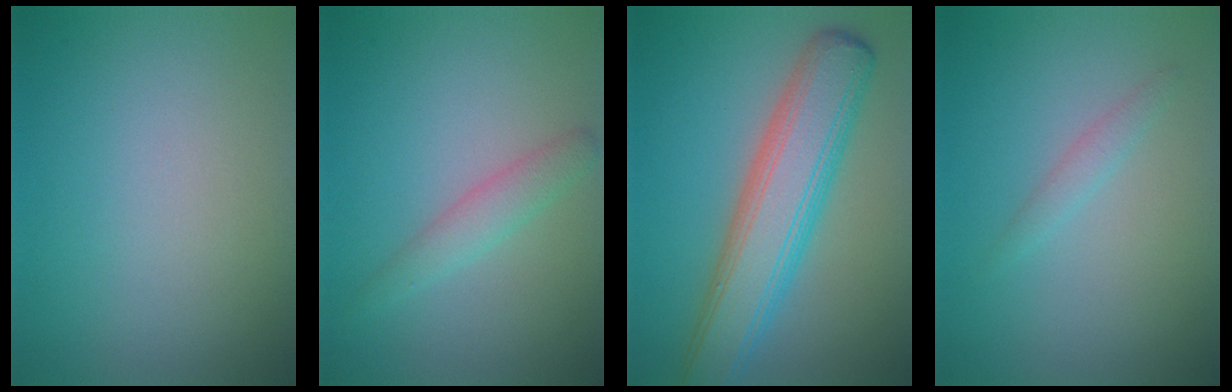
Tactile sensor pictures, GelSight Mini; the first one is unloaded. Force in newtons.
{"total": 2.1, "press": 2.1, "slide": 0.0}
{"total": 8.0, "press": 8.0, "slide": 0.2}
{"total": 1.1, "press": 1.1, "slide": 0.1}